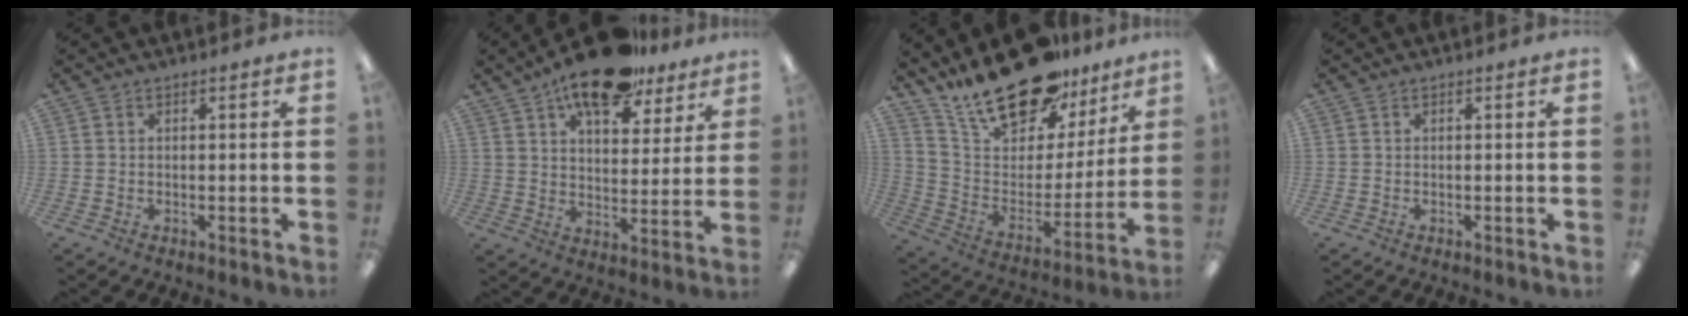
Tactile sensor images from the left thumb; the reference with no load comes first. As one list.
[{"total": 15.8, "force": [11.6, 6.5, 8.5], "torque": [-0.128, -0.060, 0.199]}, {"total": 24.2, "force": [19.1, 9.9, 11.0], "torque": [-0.191, -0.123, 0.335]}, {"total": 0.0}]